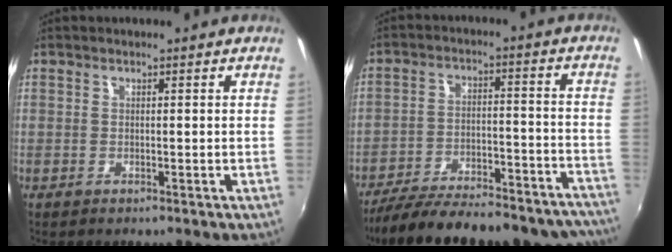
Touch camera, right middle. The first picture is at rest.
{"total": 28.9, "force": [-25.4, 7.5, 11.6], "torque": [-0.204, -0.007, -0.328]}